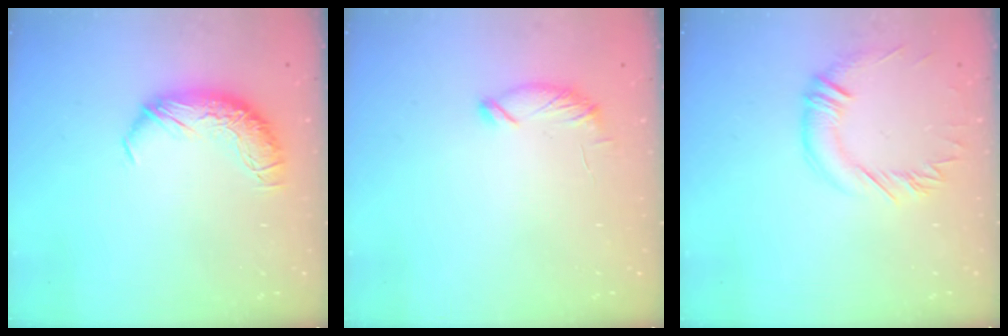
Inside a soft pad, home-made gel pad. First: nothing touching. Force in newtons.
{"total": 6.1, "press": 6.1, "slide": 0.4}
{"total": 1.3, "press": 1.1, "slide": 0.7}